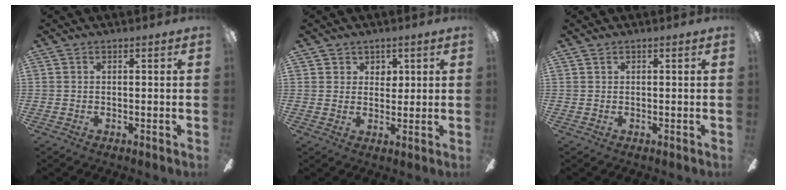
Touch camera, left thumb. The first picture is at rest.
{"total": 3.5, "force": [2.3, 2.6, 0.4], "torque": [0.005, -0.009, 0.035]}
{"total": 0.0}